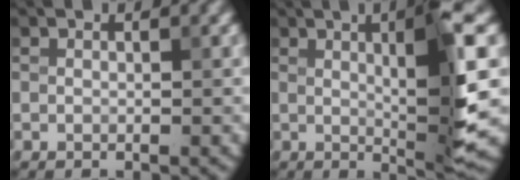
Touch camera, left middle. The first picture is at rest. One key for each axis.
{"total": 8.1, "fx": 1.5, "fy": 1.1, "fz": 7.9, "tx": -0.107, "ty": 0.002, "tz": 0.027}